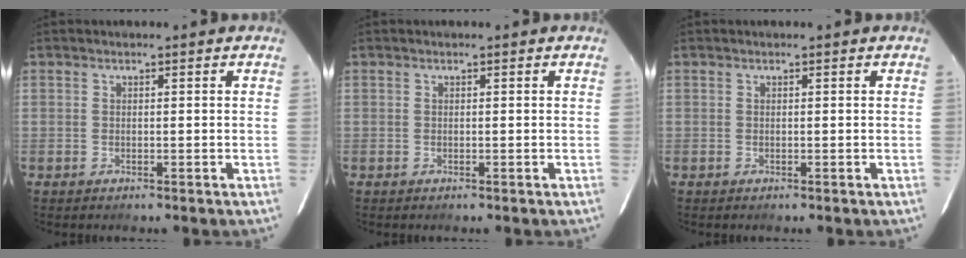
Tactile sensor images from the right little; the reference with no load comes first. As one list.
[{"total": 0.0}, {"total": 0.0}]